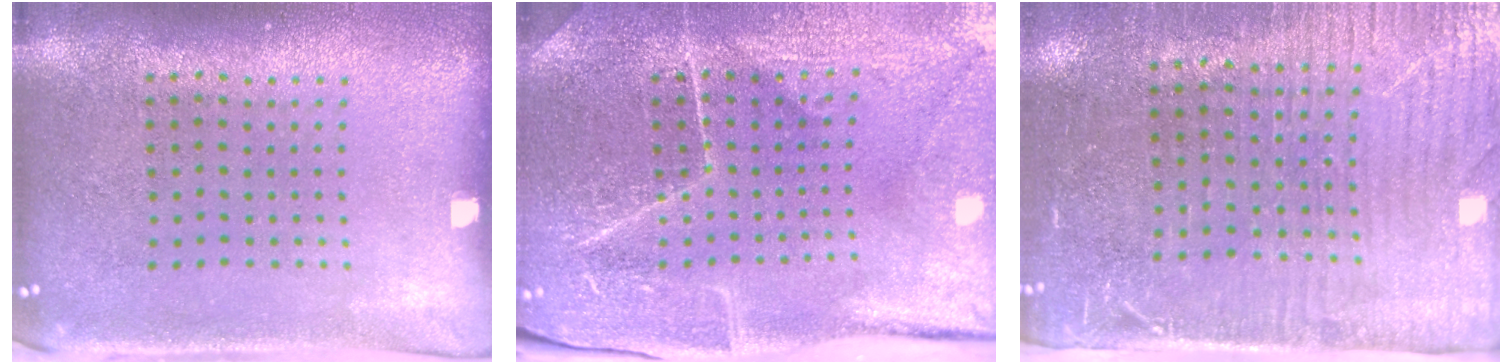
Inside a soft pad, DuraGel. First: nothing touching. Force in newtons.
{"total": 4.0, "press": 3.9, "slide": 0.3}
{"total": 3.5, "press": 3.2, "slide": 1.5}